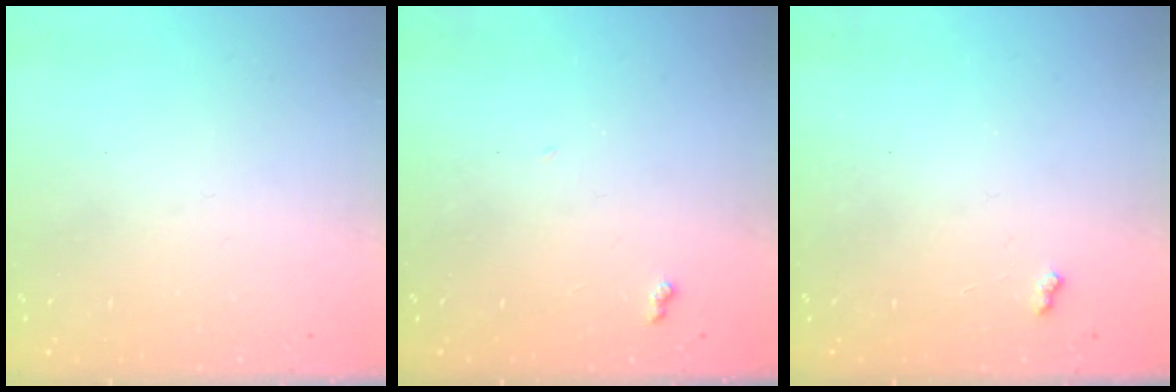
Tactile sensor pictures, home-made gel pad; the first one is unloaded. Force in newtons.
{"total": 5.1, "press": 5.1, "slide": 0.6}
{"total": 4.1, "press": 4.0, "slide": 0.6}